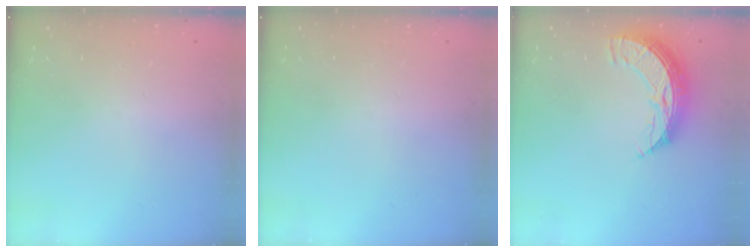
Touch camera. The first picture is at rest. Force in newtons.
{"total": 0.0}
{"total": 10.6, "press": 10.6, "slide": 1.0}